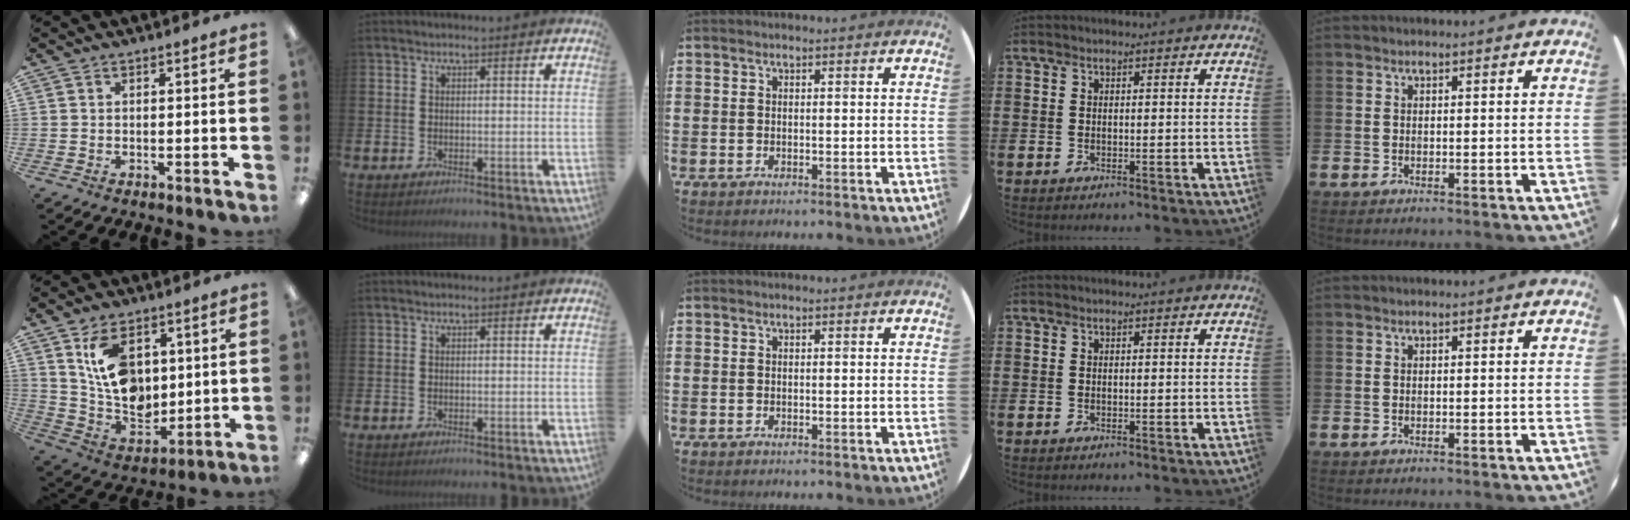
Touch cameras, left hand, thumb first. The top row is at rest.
{"thumb": {"total": 13.7, "force": [5.7, 9.4, 8.3], "torque": [-0.167, -0.015, 0.106]}}